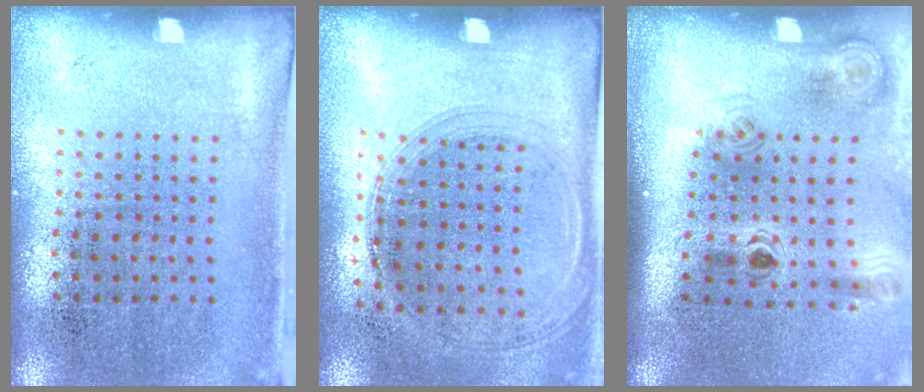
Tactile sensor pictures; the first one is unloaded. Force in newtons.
{"total": 1.4, "press": 1.2, "slide": 0.6}
{"total": 2.0, "press": 1.3, "slide": 1.5}